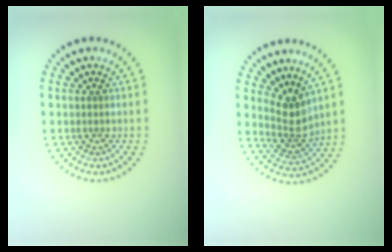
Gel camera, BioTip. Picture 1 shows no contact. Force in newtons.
{"total": 2.9, "press": 2.2, "slide": 1.9}